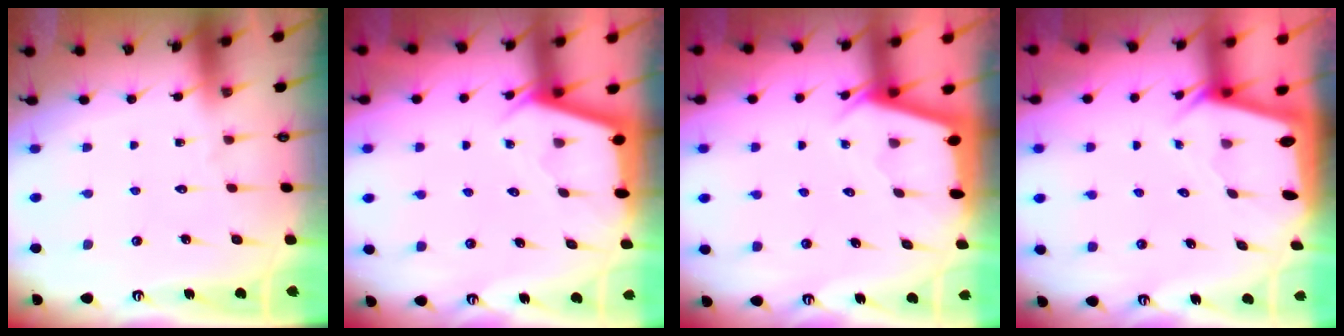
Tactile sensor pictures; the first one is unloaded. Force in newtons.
{"total": 2.7, "press": 2.7, "slide": 0.1}
{"total": 2.4, "press": 2.4, "slide": 0.2}
{"total": 1.9, "press": 1.9, "slide": 0.1}